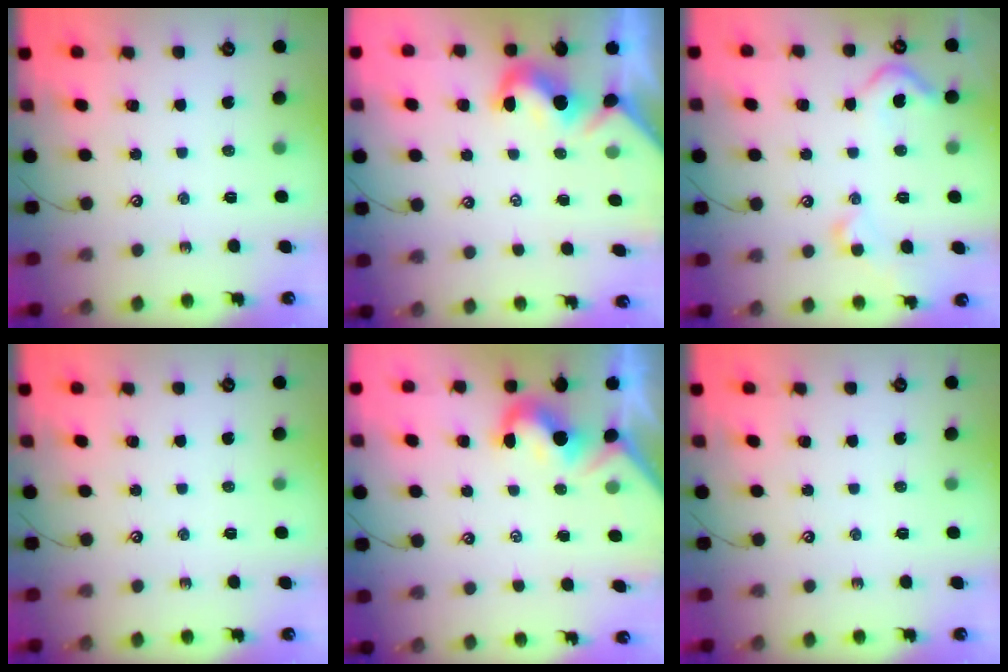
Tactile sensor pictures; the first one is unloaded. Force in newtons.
{"total": 1.9, "press": 1.8, "slide": 0.6}
{"total": 5.6, "press": 5.6, "slide": 0.5}
{"total": 0.0}
{"total": 2.0, "press": 1.8, "slide": 0.9}
{"total": 0.0}